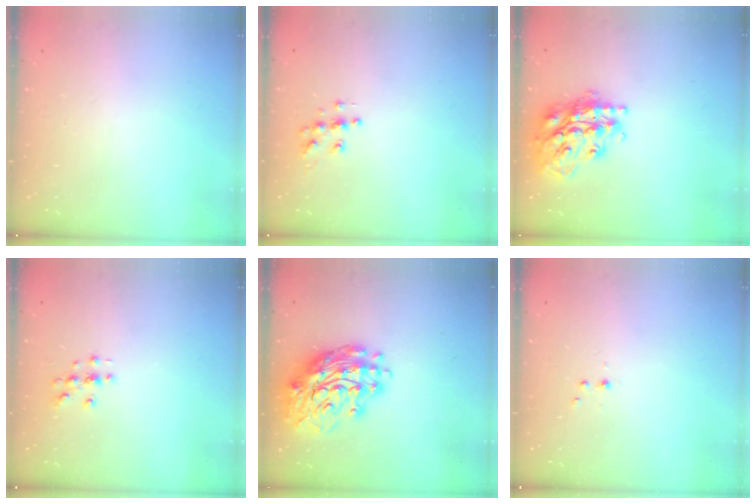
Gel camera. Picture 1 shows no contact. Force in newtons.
{"total": 6.1, "press": 6.1, "slide": 0.3}
{"total": 20.3, "press": 20.3, "slide": 1.6}
{"total": 2.7, "press": 2.7, "slide": 0.3}
{"total": 16.6, "press": 16.5, "slide": 1.7}
{"total": 2.2, "press": 1.9, "slide": 1.0}